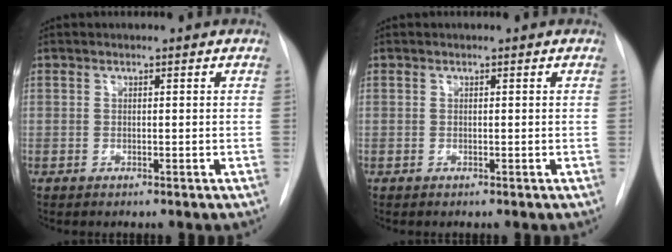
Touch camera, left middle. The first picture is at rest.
{"total": 0.0}